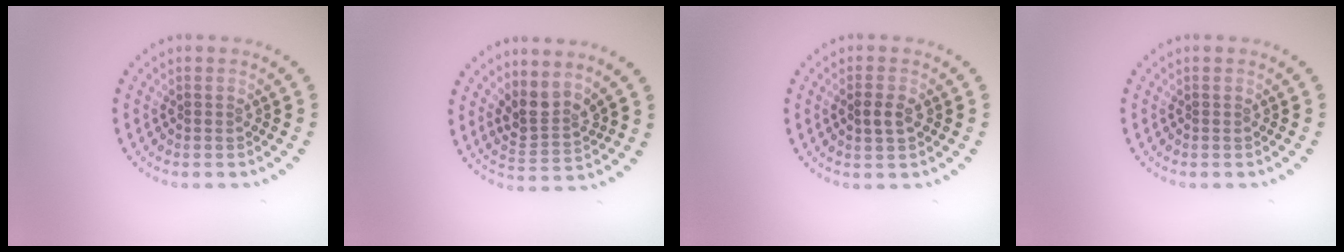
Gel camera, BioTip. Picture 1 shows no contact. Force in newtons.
{"total": 2.7, "press": 1.9, "slide": 1.9}
{"total": 1.9, "press": 1.9, "slide": 0.1}
{"total": 0.0}